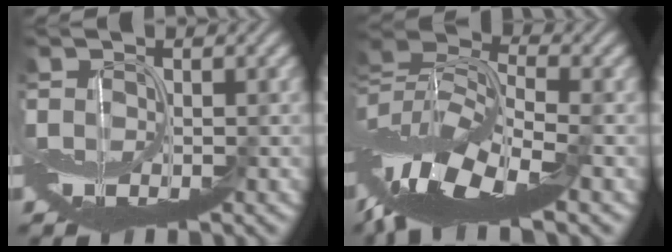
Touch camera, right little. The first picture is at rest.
{"total": 11.4, "force": [-5.0, 4.6, 9.2], "torque": [-0.172, 0.007, -0.103]}